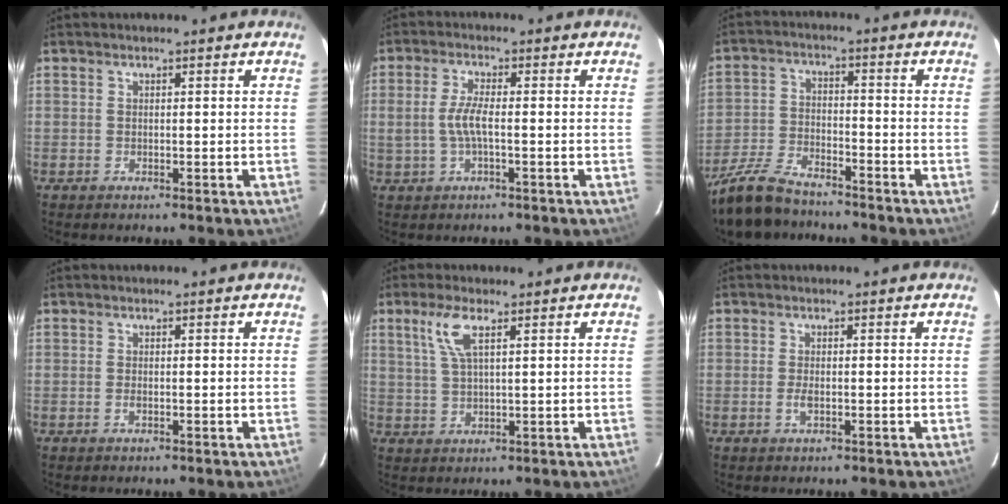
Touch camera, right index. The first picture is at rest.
{"total": 4.6, "force": [-0.6, 1.2, 4.4], "torque": [-0.089, 0.001, -0.008]}
{"total": 12.7, "force": [-10.6, 4.2, 5.7], "torque": [-0.144, -0.014, -0.201]}
{"total": 0.7, "force": [-0.2, 0.4, 0.6], "torque": [-0.012, 0.000, -0.004]}
{"total": 5.4, "force": [2.6, 1.4, 4.6], "torque": [-0.097, 0.005, 0.054]}
{"total": 1.7, "force": [-0.4, 0.7, 1.5], "torque": [-0.030, -0.001, -0.008]}